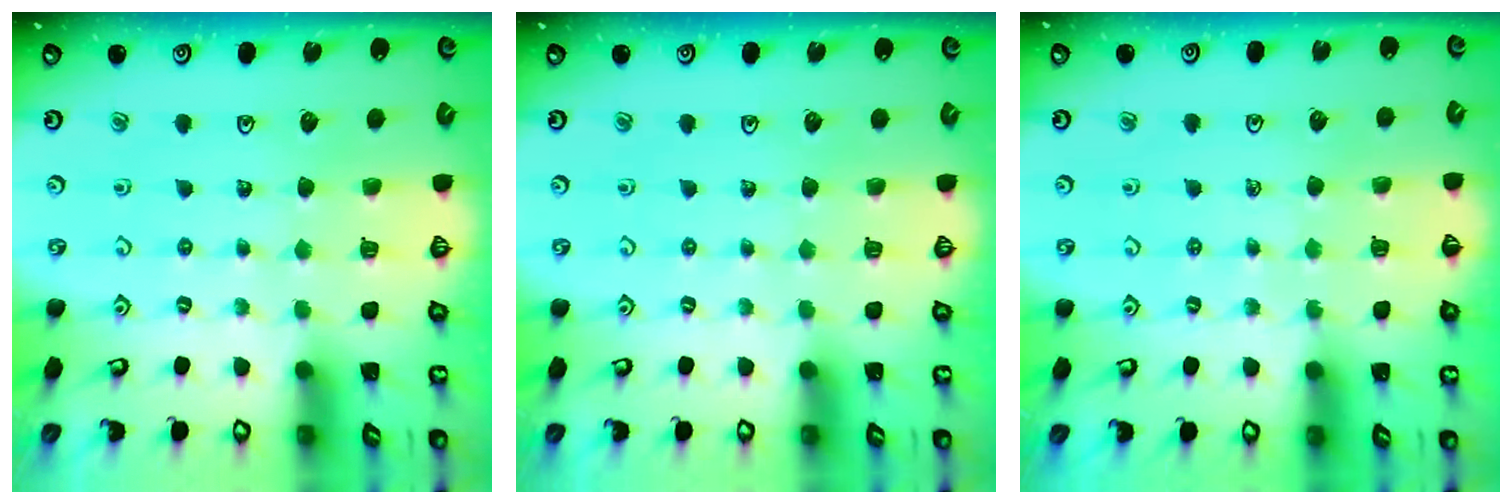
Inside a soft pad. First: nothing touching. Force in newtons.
{"total": 0.0}
{"total": 5.4, "press": 5.3, "slide": 1.3}